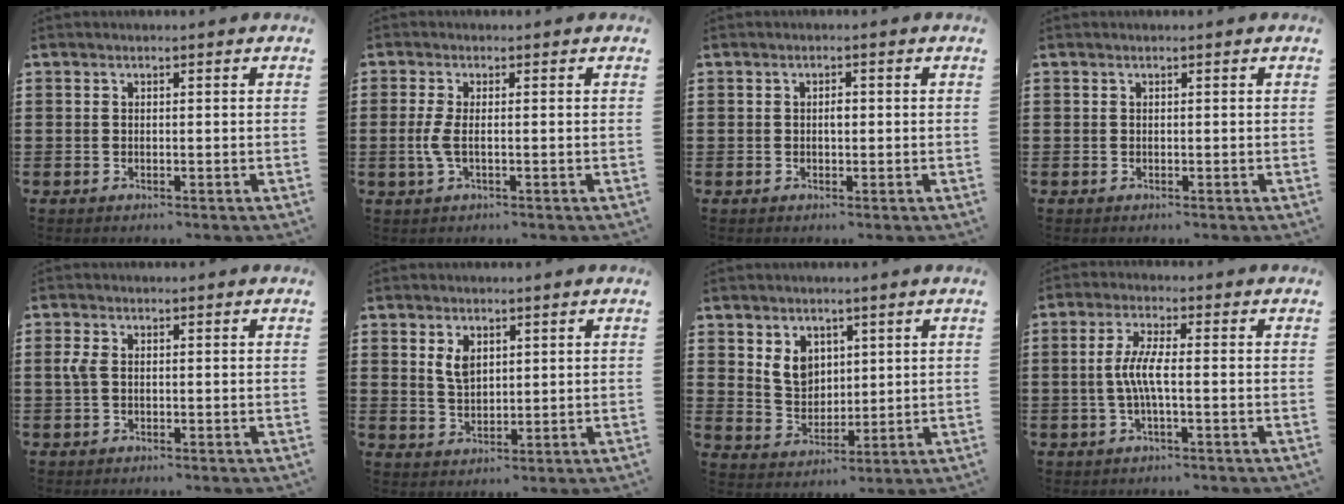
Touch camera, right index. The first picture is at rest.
{"total": 3.2, "force": [-0.5, 0.7, 3.1], "torque": [-0.079, -0.012, -0.015]}
{"total": 1.2, "force": [0.0, 0.5, 1.1], "torque": [-0.024, 0.000, 0.000]}
{"total": 0.0}
{"total": 2.3, "force": [0.0, 1.2, 2.0], "torque": [-0.063, -0.003, -0.008]}
{"total": 3.5, "force": [1.7, 2.0, 2.3], "torque": [-0.053, 0.006, 0.031]}
{"total": 5.6, "force": [2.6, 4.3, 2.5], "torque": [-0.058, 0.011, 0.047]}
{"total": 5.0, "force": [-0.8, 0.8, 4.9], "torque": [-0.117, -0.010, -0.026]}